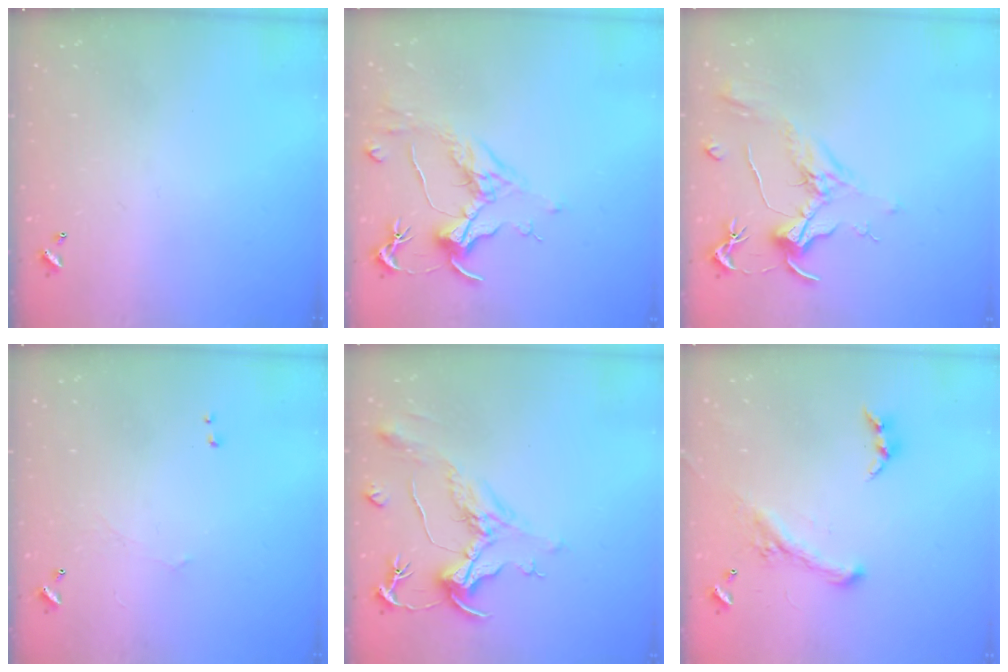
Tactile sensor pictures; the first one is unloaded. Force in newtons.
{"total": 1.7, "press": 1.5, "slide": 0.9}
{"total": 2.0, "press": 1.7, "slide": 0.9}
{"total": 0.7, "press": 0.1, "slide": 0.7}
{"total": 2.2, "press": 1.7, "slide": 1.4}
{"total": 1.9, "press": 1.3, "slide": 1.4}